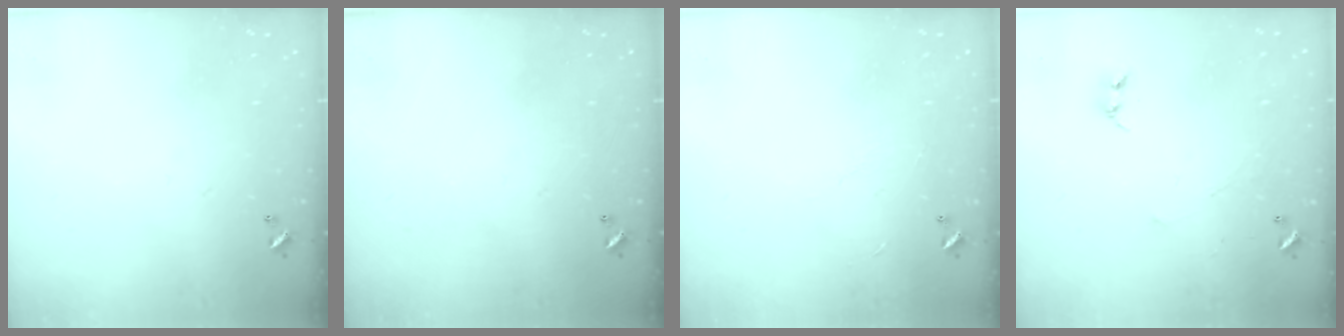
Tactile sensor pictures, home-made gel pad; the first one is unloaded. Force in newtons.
{"total": 0.0}
{"total": 4.5, "press": 4.5, "slide": 0.5}
{"total": 2.7, "press": 2.7, "slide": 0.3}